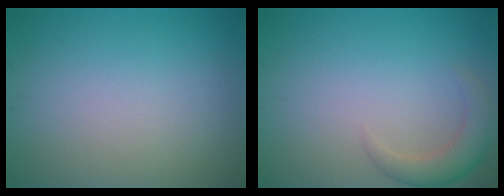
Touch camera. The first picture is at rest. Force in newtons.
{"total": 2.9, "press": 2.9, "slide": 0.3}